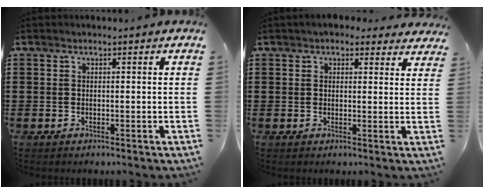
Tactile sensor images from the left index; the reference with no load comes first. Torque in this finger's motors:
{"motor_torque": [2.14, 0.00, 0.21, 0.04]}